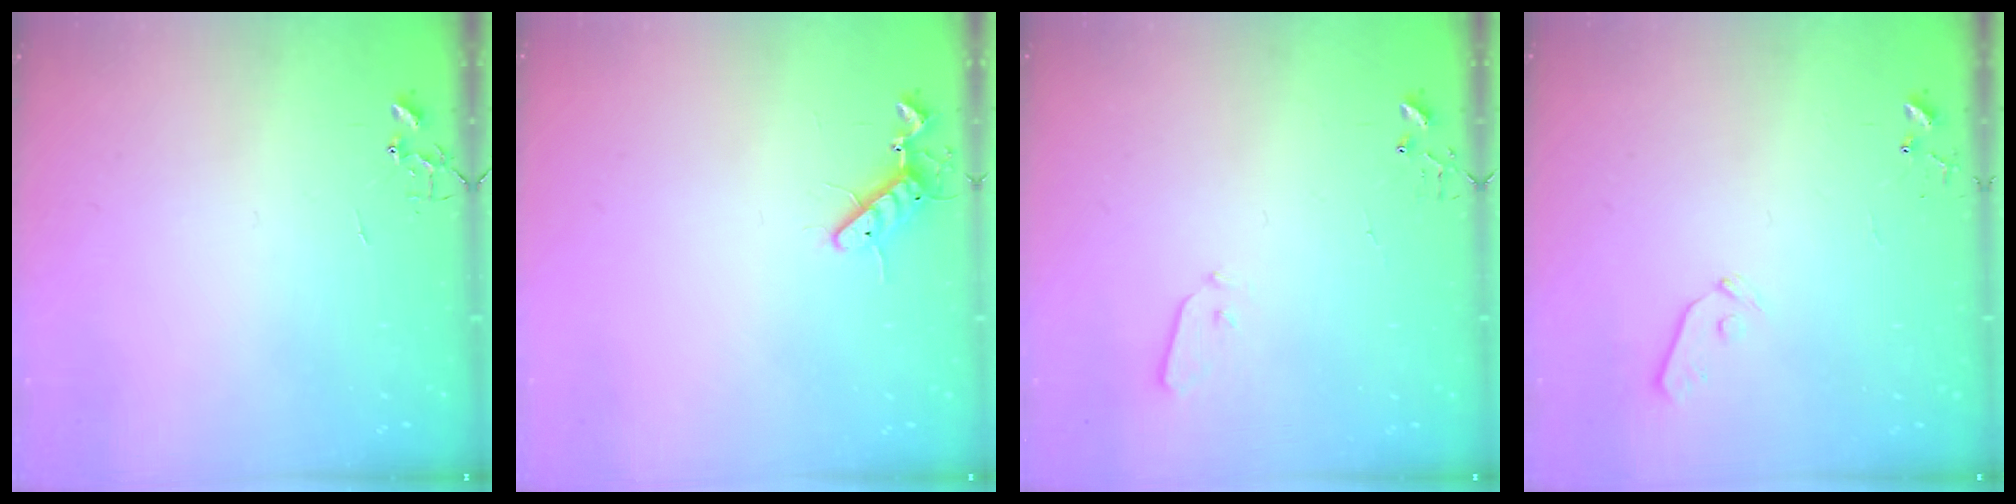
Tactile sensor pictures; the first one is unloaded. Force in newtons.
{"total": 8.5, "press": 8.4, "slide": 1.5}
{"total": 3.6, "press": 3.6, "slide": 0.5}
{"total": 5.5, "press": 5.5, "slide": 0.5}